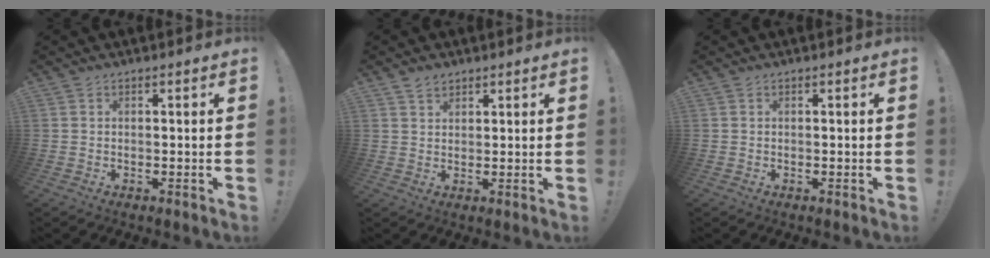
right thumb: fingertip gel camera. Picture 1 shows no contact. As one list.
[{"total": 2.6, "force": [2.0, 1.4, 0.7], "torque": [-0.004, -0.010, 0.037]}, {"total": 0.0}]